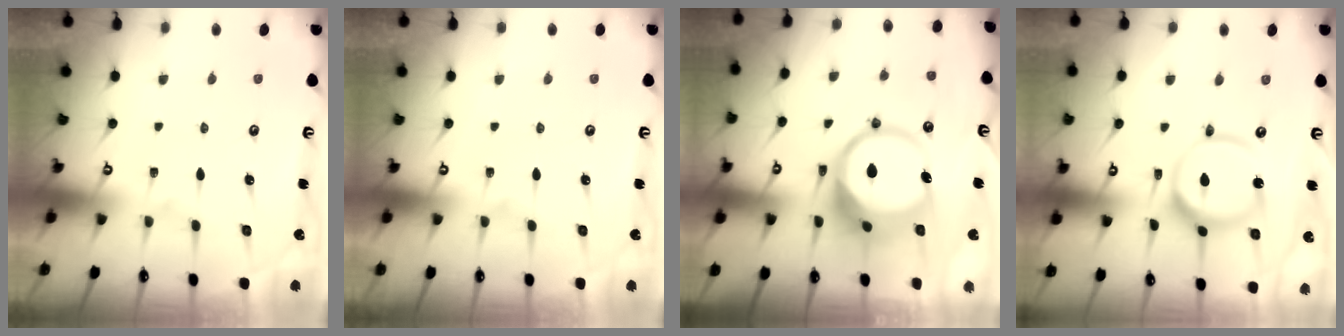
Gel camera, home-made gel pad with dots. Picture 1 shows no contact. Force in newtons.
{"total": 0.0}
{"total": 12.8, "press": 12.7, "slide": 1.7}
{"total": 15.8, "press": 15.7, "slide": 1.8}